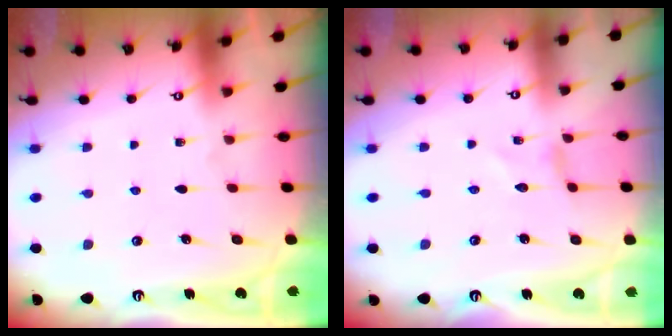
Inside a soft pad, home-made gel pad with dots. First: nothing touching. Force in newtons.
{"total": 0.0}